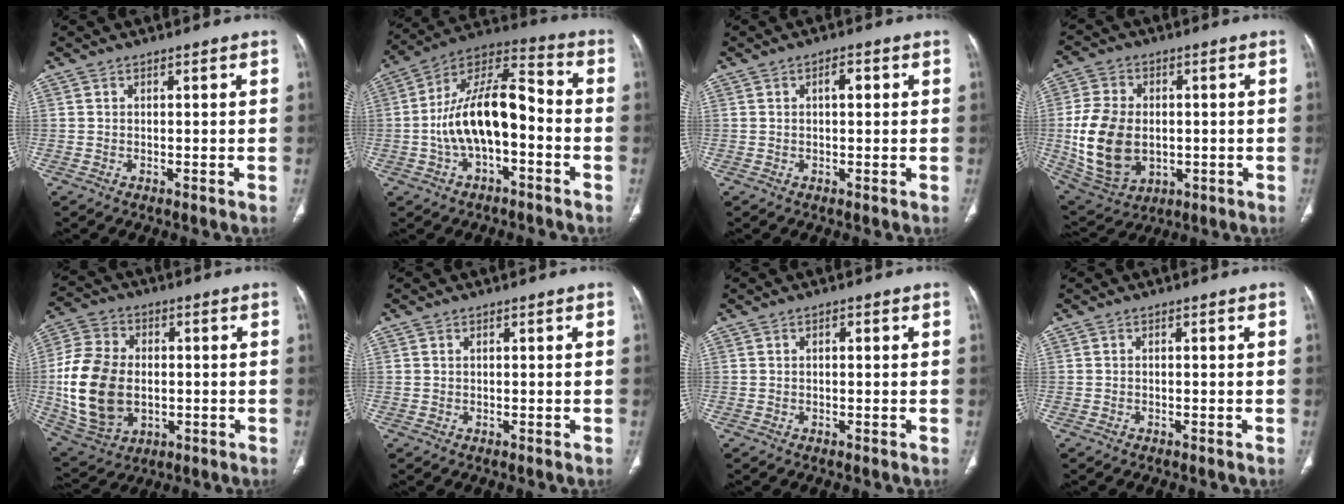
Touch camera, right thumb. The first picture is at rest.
{"total": 16.3, "force": [-3.0, 7.8, 14.1], "torque": [-0.249, 0.053, -0.057]}
{"total": 2.5, "force": [0.6, 1.2, 2.1], "torque": [-0.032, 0.005, 0.007]}
{"total": 16.1, "force": [-1.0, 11.4, 11.3], "torque": [-0.206, -0.003, 0.003]}
{"total": 18.6, "force": [-1.1, 13.1, 13.1], "torque": [-0.248, 0.003, -0.005]}
{"total": 0.5, "force": [0.2, 0.3, 0.3], "torque": [-0.007, 0.002, 0.005]}
{"total": 1.0, "force": [0.2, 0.5, 0.9], "torque": [-0.019, 0.005, 0.003]}
{"total": 0.0}